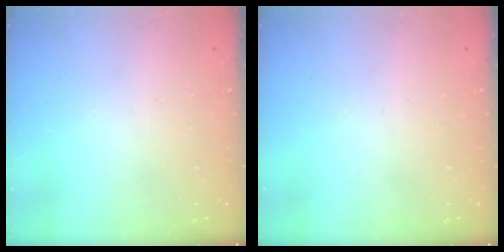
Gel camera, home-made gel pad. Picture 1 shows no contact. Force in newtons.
{"total": 0.0}